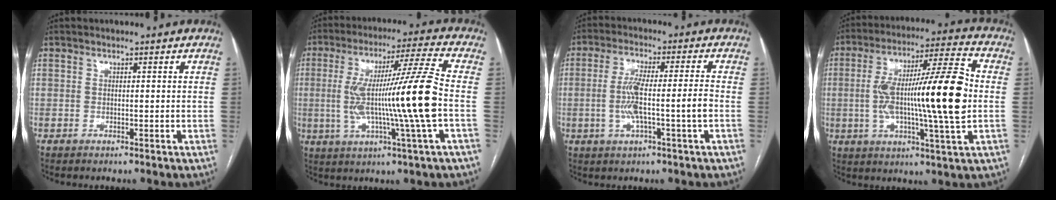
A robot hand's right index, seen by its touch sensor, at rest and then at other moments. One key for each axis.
{"total": 16.1, "fx": -1.4, "fy": -1.5, "fz": 16.0, "tx": -0.289, "ty": 0.001, "tz": -0.029}
{"total": 8.2, "fx": -1.6, "fy": 0.1, "fz": 8.0, "tx": -0.159, "ty": 0.009, "tz": -0.027}
{"total": 19.4, "fx": -0.5, "fy": 1.3, "fz": 19.3, "tx": -0.331, "ty": 0.013, "tz": -0.015}